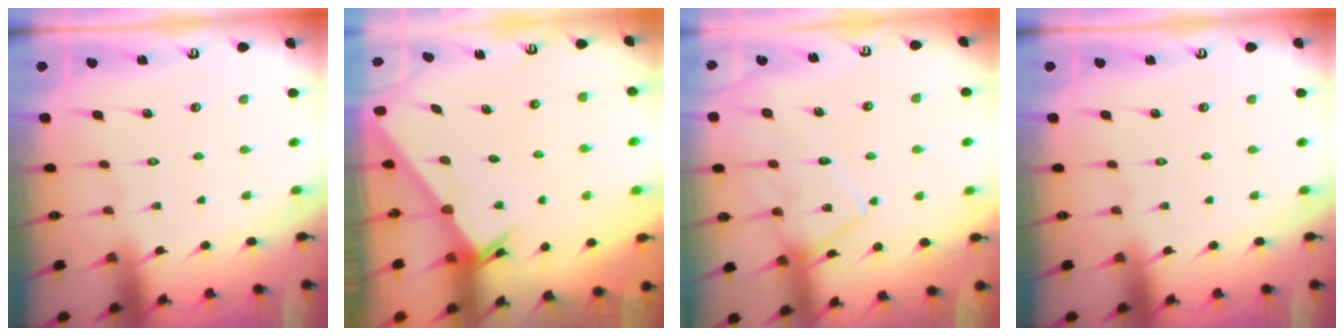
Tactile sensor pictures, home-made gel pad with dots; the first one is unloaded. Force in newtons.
{"total": 2.4, "press": 2.4, "slide": 0.2}
{"total": 13.7, "press": 13.7, "slide": 1.0}
{"total": 0.0}